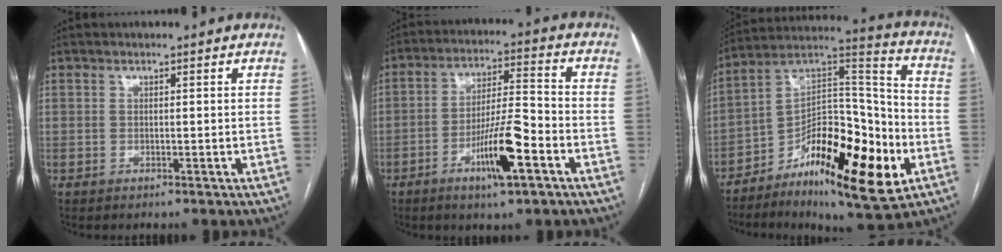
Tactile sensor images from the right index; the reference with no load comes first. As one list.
[{"total": 10.8, "force": [-4.9, 1.3, 9.6], "torque": [-0.172, -0.001, -0.083]}, {"total": 19.2, "force": [-8.8, 6.1, 16.0], "torque": [-0.258, 0.015, -0.134]}]